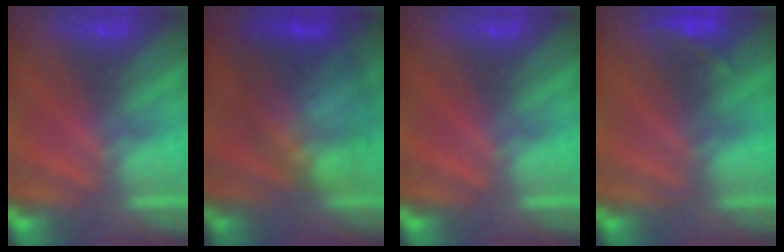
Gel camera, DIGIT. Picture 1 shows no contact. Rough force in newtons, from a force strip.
{"total": 7.5}
{"total": 0.0}
{"total": 2.6}